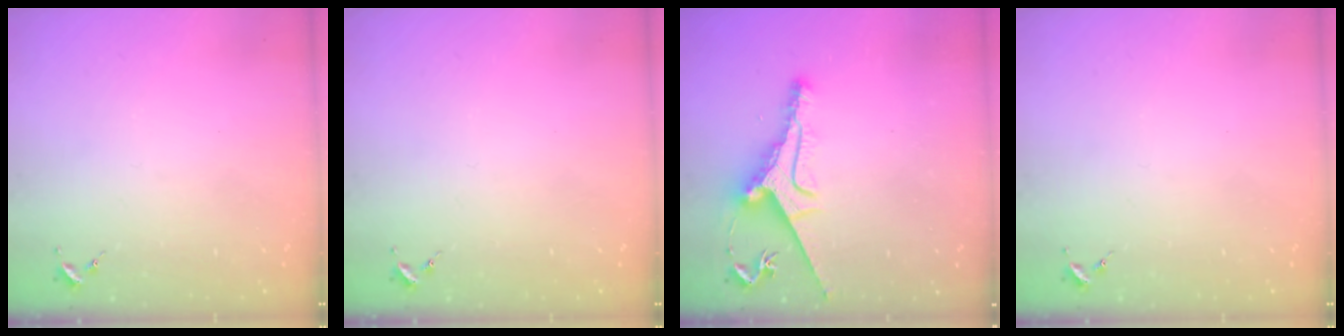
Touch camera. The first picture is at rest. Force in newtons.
{"total": 0.0}
{"total": 9.2, "press": 9.2, "slide": 0.6}
{"total": 0.0}